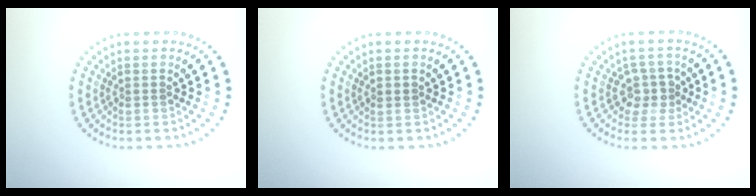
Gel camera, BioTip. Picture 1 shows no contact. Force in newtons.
{"total": 1.0, "press": 1.0, "slide": 0.2}
{"total": 2.2, "press": 1.9, "slide": 1.1}